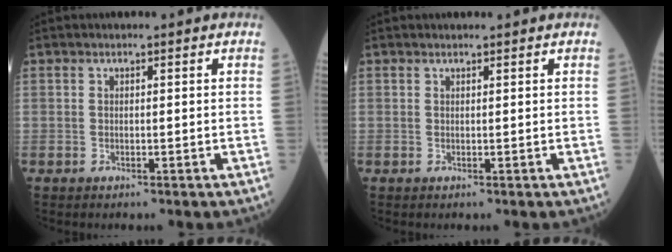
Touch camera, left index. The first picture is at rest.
{"total": 0.0}